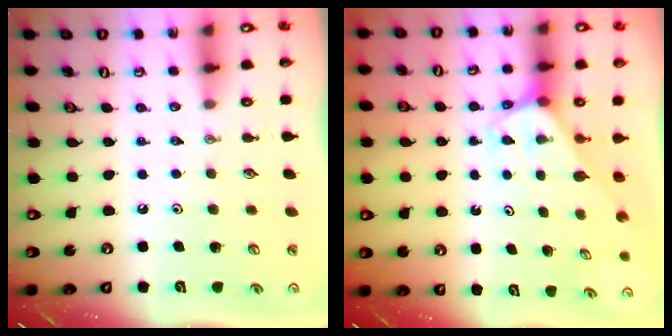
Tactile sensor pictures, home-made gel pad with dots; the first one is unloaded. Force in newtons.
{"total": 2.4, "press": 2.4, "slide": 0.2}